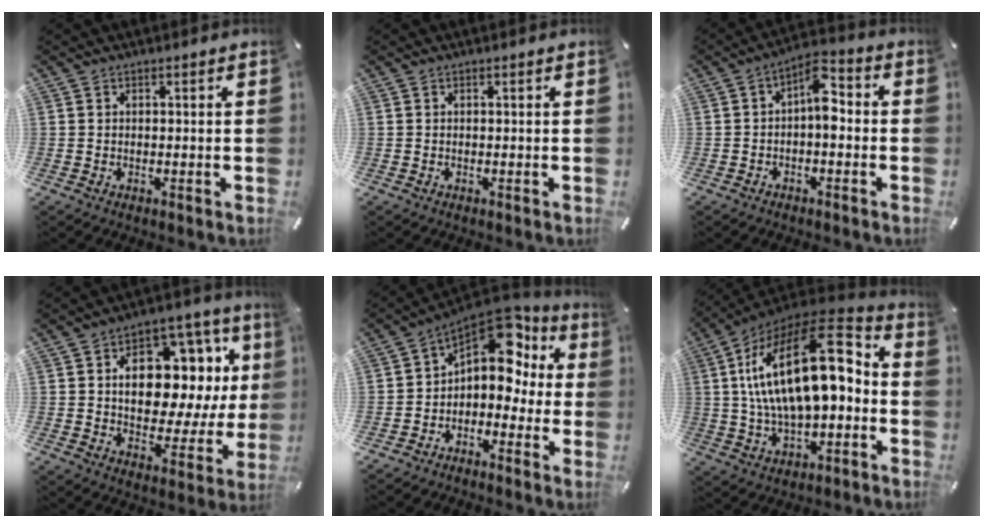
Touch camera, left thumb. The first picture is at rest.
{"total": 0.0}
{"total": 6.9, "force": [-0.6, 3.5, 5.9], "torque": [-0.093, 0.006, -0.014]}
{"total": 17.2, "force": [4.5, 10.9, 12.5], "torque": [-0.176, -0.027, 0.078]}
{"total": 10.7, "force": [5.4, 6.7, 6.5], "torque": [-0.097, -0.048, 0.093]}
{"total": 25.7, "force": [4.9, 13.1, 21.6], "torque": [-0.398, -0.019, 0.080]}